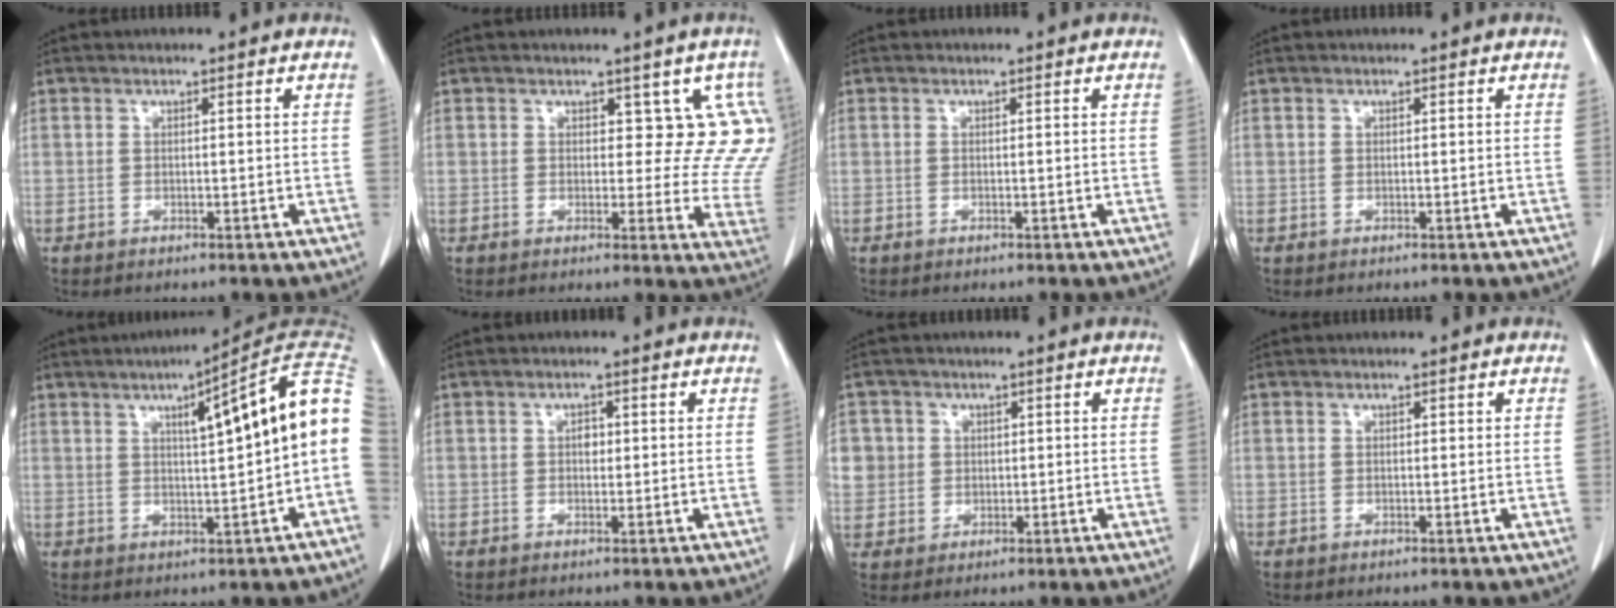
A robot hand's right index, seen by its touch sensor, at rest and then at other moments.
{"total": 8.8, "force": [4.2, 4.8, 6.1], "torque": [-0.041, -0.007, 0.030]}
{"total": 0.0}
{"total": 0.0}
{"total": 13.2, "force": [2.7, -0.2, 12.9], "torque": [-0.168, 0.029, 0.031]}
{"total": 1.4, "force": [0.1, 0.9, 1.0], "torque": [-0.014, 0.003, 0.000]}
{"total": 7.7, "force": [1.6, 7.4, 1.1], "torque": [-0.042, 0.022, 0.046]}
{"total": 0.0}